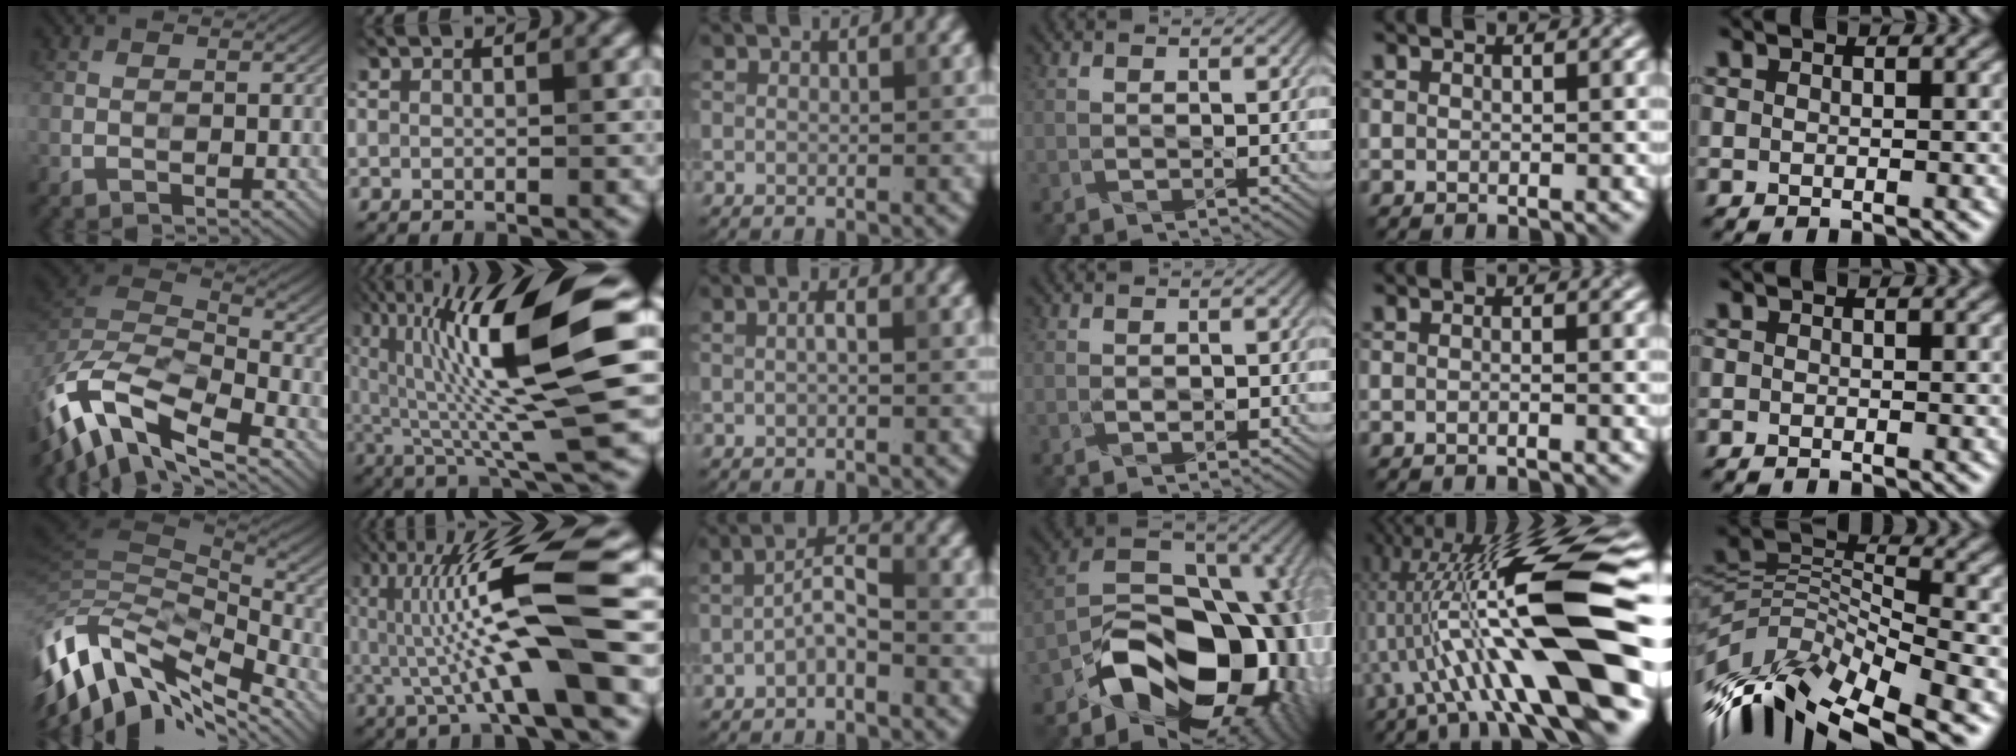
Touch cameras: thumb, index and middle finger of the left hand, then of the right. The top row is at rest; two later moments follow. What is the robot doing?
{"motion": "twist", "object": "bottle cap"}